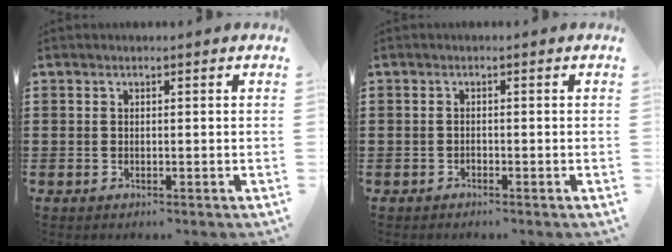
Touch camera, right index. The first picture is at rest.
{"total": 0.6, "force": [-0.5, 0.1, 0.3], "torque": [-0.008, -0.005, -0.008]}